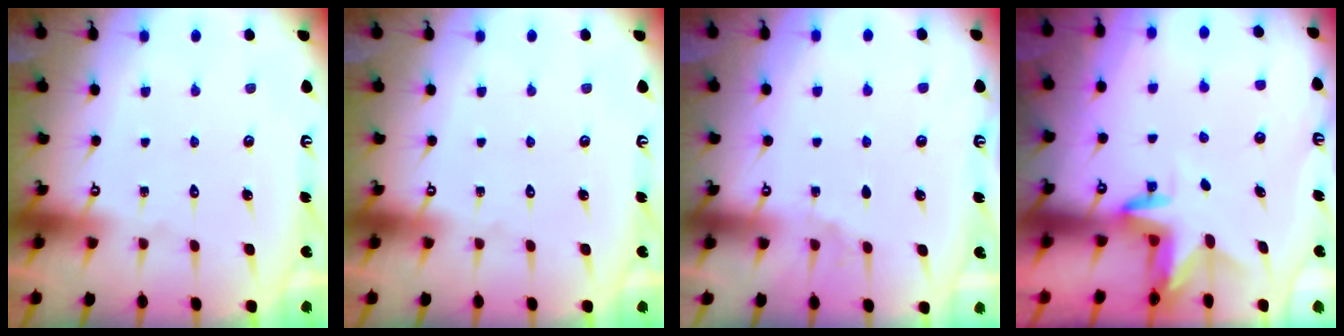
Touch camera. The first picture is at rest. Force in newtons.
{"total": 0.0}
{"total": 2.5, "press": 2.0, "slide": 1.6}
{"total": 3.3, "press": 3.3, "slide": 0.3}